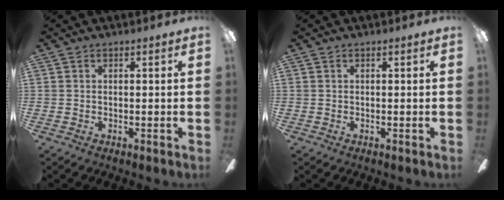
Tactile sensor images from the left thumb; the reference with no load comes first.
{"total": 0.0}